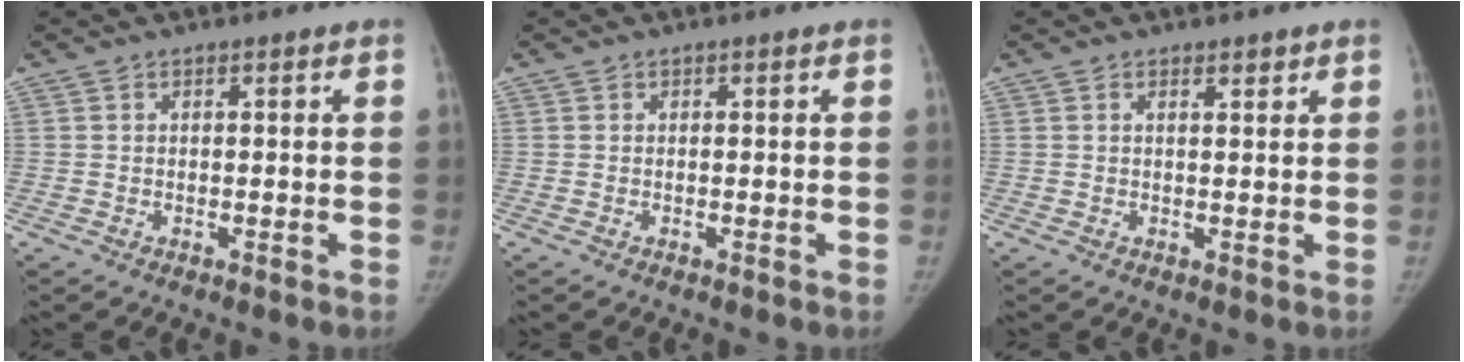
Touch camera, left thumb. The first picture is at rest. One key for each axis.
{"total": 0.0}
{"total": 1.3, "fx": 0.9, "fy": 0.4, "fz": 0.8, "tx": -0.008, "ty": -0.006, "tz": 0.015}